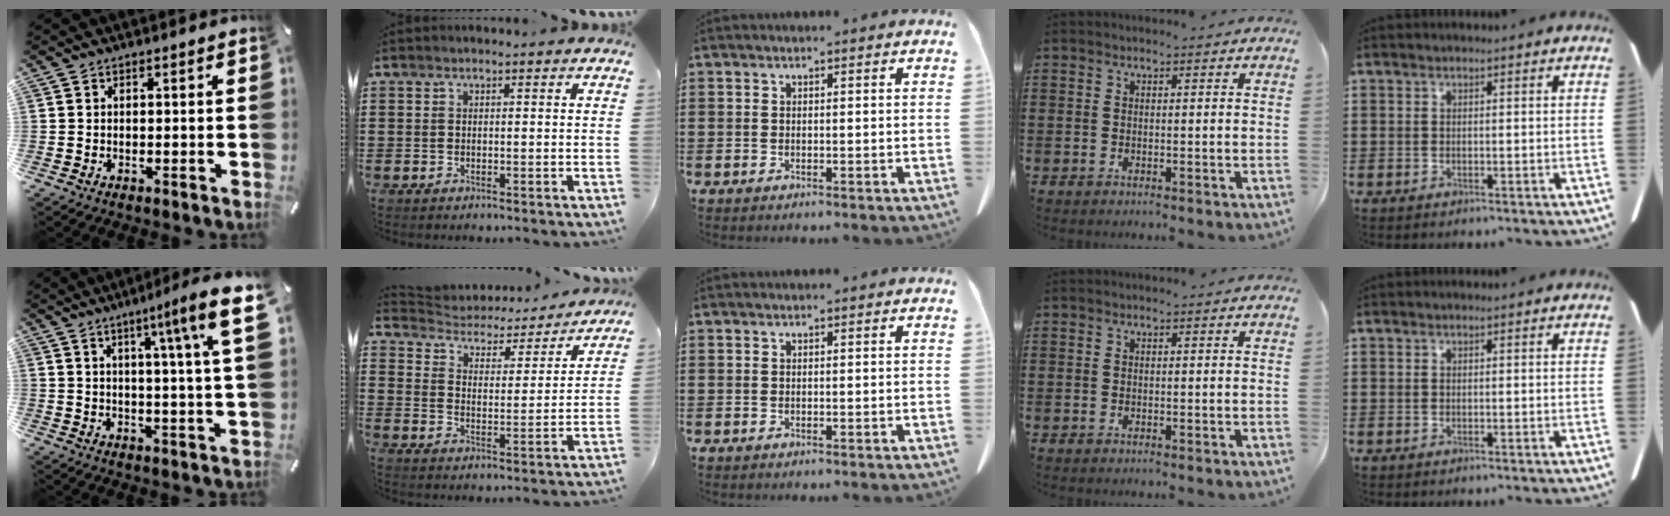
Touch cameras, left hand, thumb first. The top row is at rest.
{"thumb": {"total": 13.5, "force": [6.1, 0.2, 12.1], "torque": [-0.181, -0.035, 0.084]}, "index": {"total": 3.2, "force": [3.0, 1.0, 0.3], "torque": [-0.029, -0.023, 0.044]}}